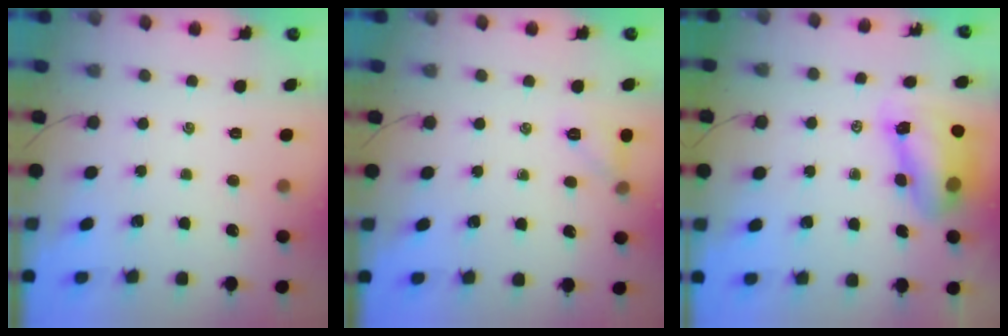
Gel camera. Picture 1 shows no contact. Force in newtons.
{"total": 6.0, "press": 5.7, "slide": 1.7}
{"total": 8.5, "press": 8.2, "slide": 2.2}